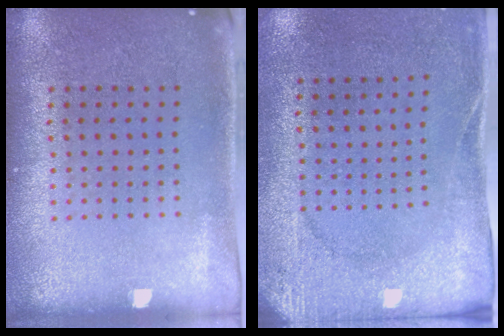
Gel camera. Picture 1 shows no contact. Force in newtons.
{"total": 2.7, "press": 2.2, "slide": 1.7}